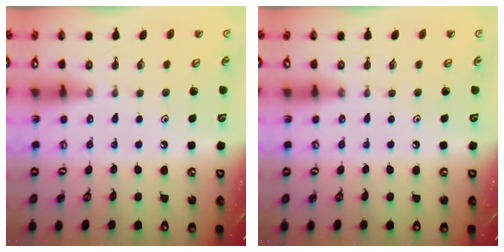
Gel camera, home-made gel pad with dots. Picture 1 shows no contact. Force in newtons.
{"total": 0.0}